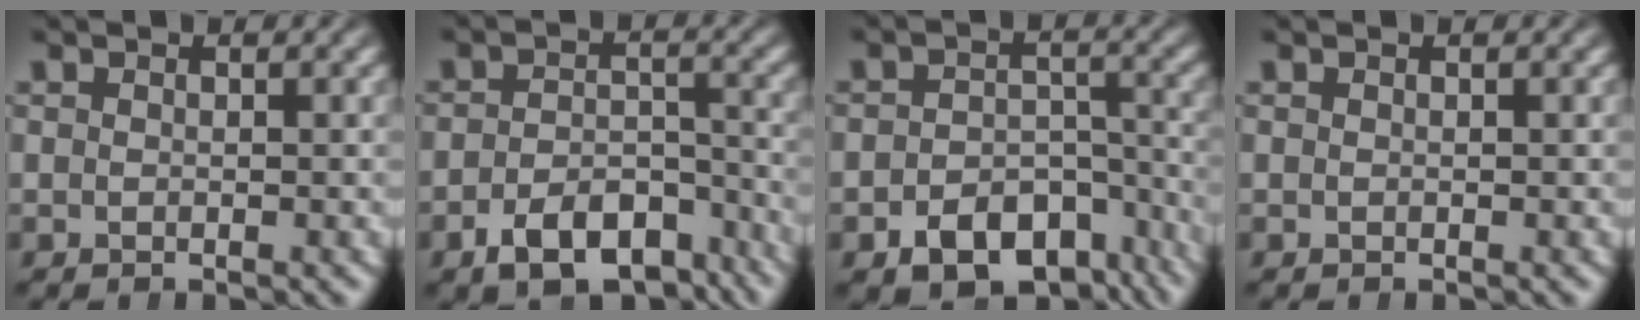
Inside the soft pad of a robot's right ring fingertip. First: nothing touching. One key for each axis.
{"total": 7.3, "fx": -5.9, "fy": 3.2, "fz": 2.9, "tx": -0.016, "ty": -0.011, "tz": -0.091}
{"total": 8.4, "fx": -6.6, "fy": 4.2, "fz": 3.0, "tx": -0.018, "ty": -0.015, "tz": -0.097}
{"total": 0.0}